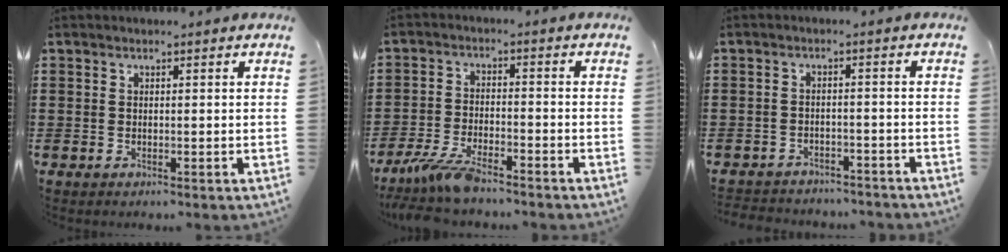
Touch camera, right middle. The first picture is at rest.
{"total": 6.3, "force": [-5.2, 1.1, 3.3], "torque": [-0.086, -0.012, -0.105]}
{"total": 2.8, "force": [-2.7, 0.4, -0.2], "torque": [-0.005, -0.002, -0.060]}